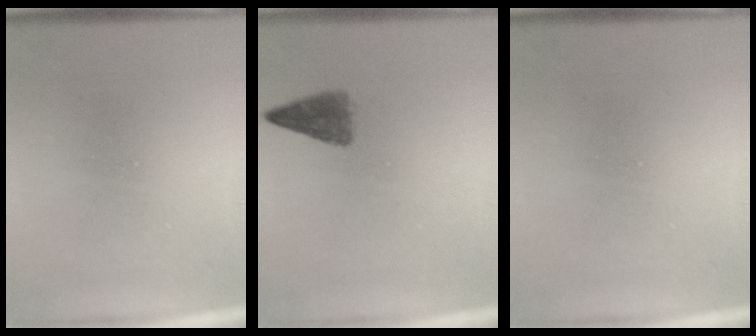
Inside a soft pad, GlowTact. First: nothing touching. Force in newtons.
{"total": 2.7}
{"total": 0.0}